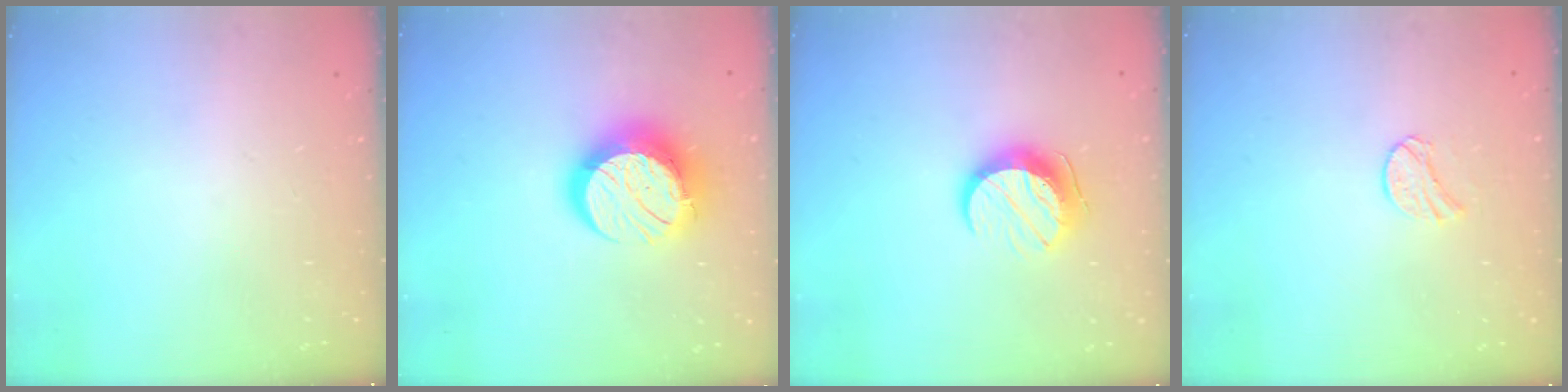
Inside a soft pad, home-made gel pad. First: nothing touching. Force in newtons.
{"total": 15.0, "press": 14.9, "slide": 1.2}
{"total": 10.5, "press": 10.5, "slide": 0.8}
{"total": 7.1, "press": 7.0, "slide": 0.6}